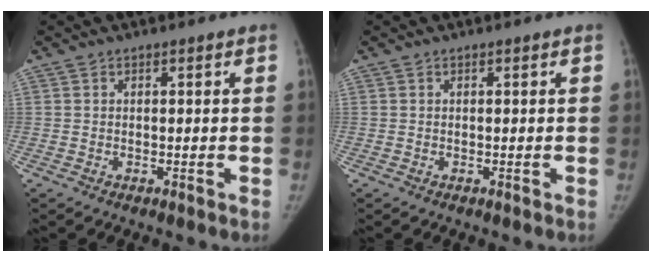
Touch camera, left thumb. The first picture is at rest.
{"total": 0.0}